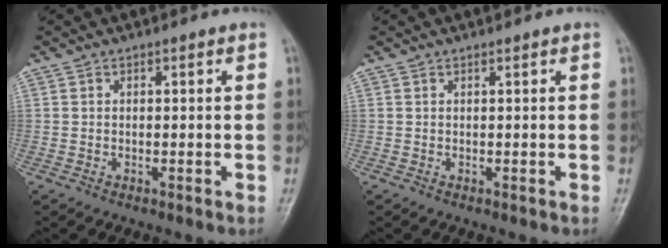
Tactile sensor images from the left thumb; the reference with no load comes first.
{"total": 0.0}